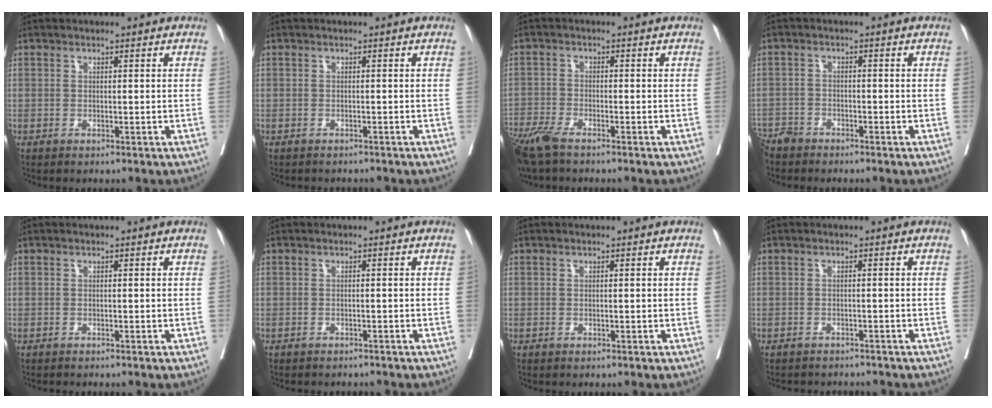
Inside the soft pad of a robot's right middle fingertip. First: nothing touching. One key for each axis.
{"total": 2.3, "fx": -2.1, "fy": 0.9, "fz": 0.1, "tx": -0.009, "ty": -0.004, "tz": -0.032}
{"total": 7.2, "fx": -5.5, "fy": 1.6, "fz": 4.4, "tx": -0.089, "ty": -0.017, "tz": -0.105}
{"total": 3.4, "fx": -3.2, "fy": 1.0, "fz": 0.3, "tx": -0.004, "ty": -0.006, "tz": -0.064}
{"total": 1.3, "fx": -1.2, "fy": 0.1, "fz": 0.4, "tx": -0.013, "ty": -0.004, "tz": -0.017}
{"total": 4.1, "fx": -3.9, "fy": 1.1, "fz": 0.9, "tx": -0.014, "ty": -0.005, "tz": -0.049}
{"total": 0.0}
{"total": 4.6, "fx": -4.5, "fy": 1.2, "fz": 0.4, "tx": -0.004, "ty": -0.007, "tz": -0.058}